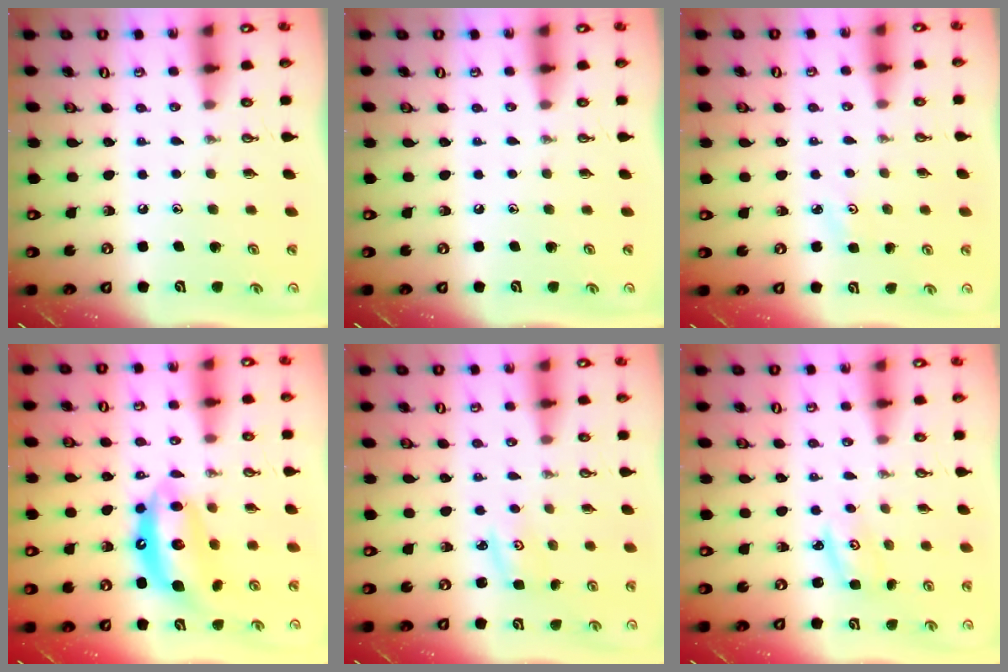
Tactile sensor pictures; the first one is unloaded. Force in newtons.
{"total": 0.0}
{"total": 2.2, "press": 2.1, "slide": 0.3}
{"total": 12.2, "press": 12.1, "slide": 0.9}
{"total": 2.9, "press": 2.8, "slide": 0.4}
{"total": 2.1, "press": 2.1, "slide": 0.2}